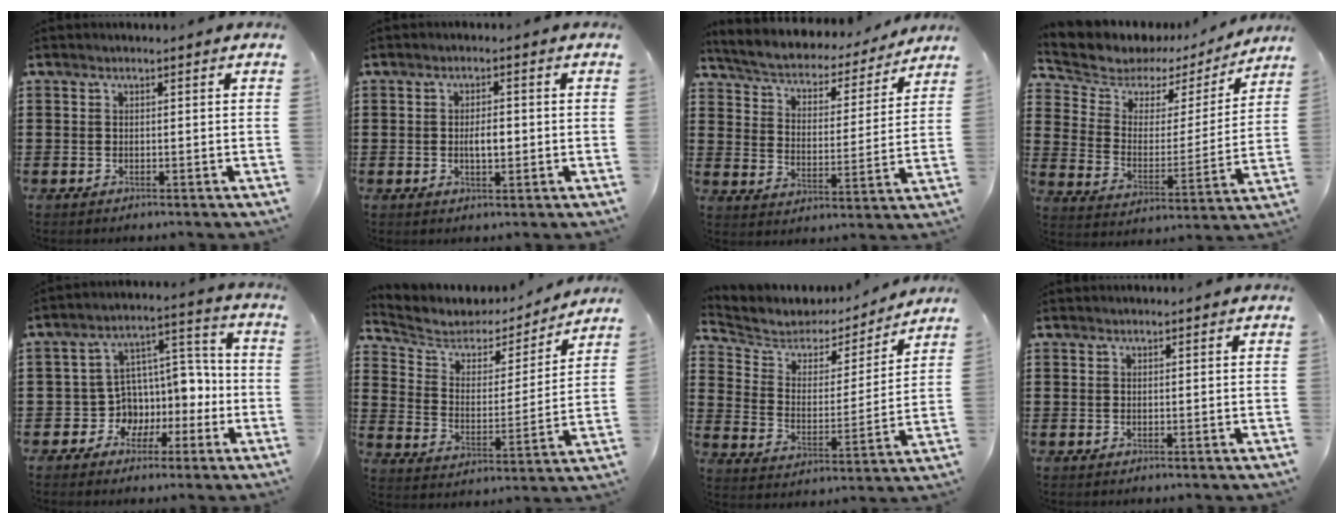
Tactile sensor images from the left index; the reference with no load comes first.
{"total": 3.0, "force": [-0.1, 1.1, 2.8], "torque": [-0.046, -0.002, -0.006]}
{"total": 3.7, "force": [3.6, 0.8, 0.8], "torque": [-0.039, -0.030, 0.052]}
{"total": 5.3, "force": [4.3, 3.0, 0.3], "torque": [-0.047, -0.032, 0.070]}
{"total": 7.3, "force": [-0.5, 6.8, 2.8], "torque": [-0.079, -0.013, -0.003]}
{"total": 5.0, "force": [4.1, 2.5, 1.1], "torque": [-0.055, -0.027, 0.067]}
{"total": 4.7, "force": [3.9, 2.5, 0.5], "torque": [-0.045, -0.030, 0.063]}
{"total": 0.0}